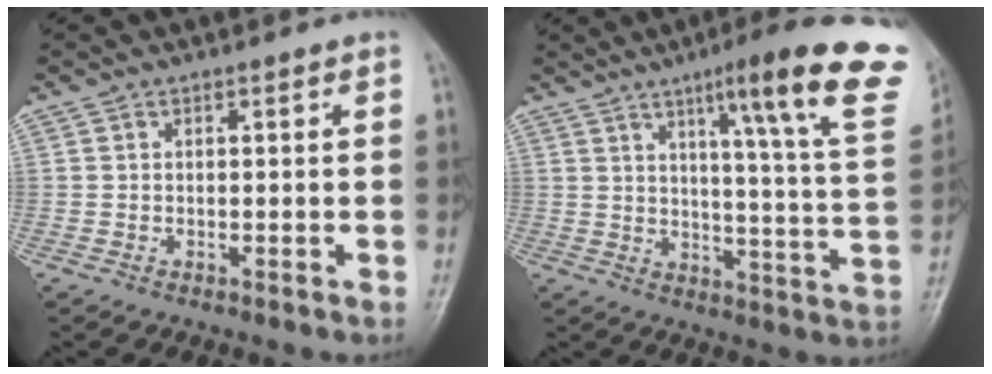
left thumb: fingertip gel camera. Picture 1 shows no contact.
{"total": 22.3, "force": [12.9, 2.5, 18.0], "torque": [-0.223, -0.053, 0.161]}